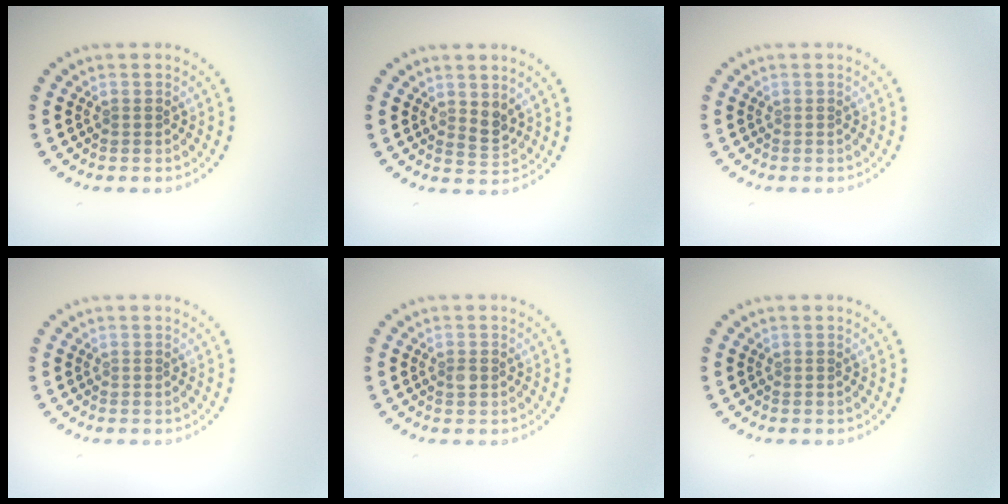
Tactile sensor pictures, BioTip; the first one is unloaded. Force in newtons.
{"total": 1.6, "press": 1.4, "slide": 0.8}
{"total": 0.0}
{"total": 0.0}
{"total": 0.8, "press": 0.8, "slide": 0.1}
{"total": 0.0}